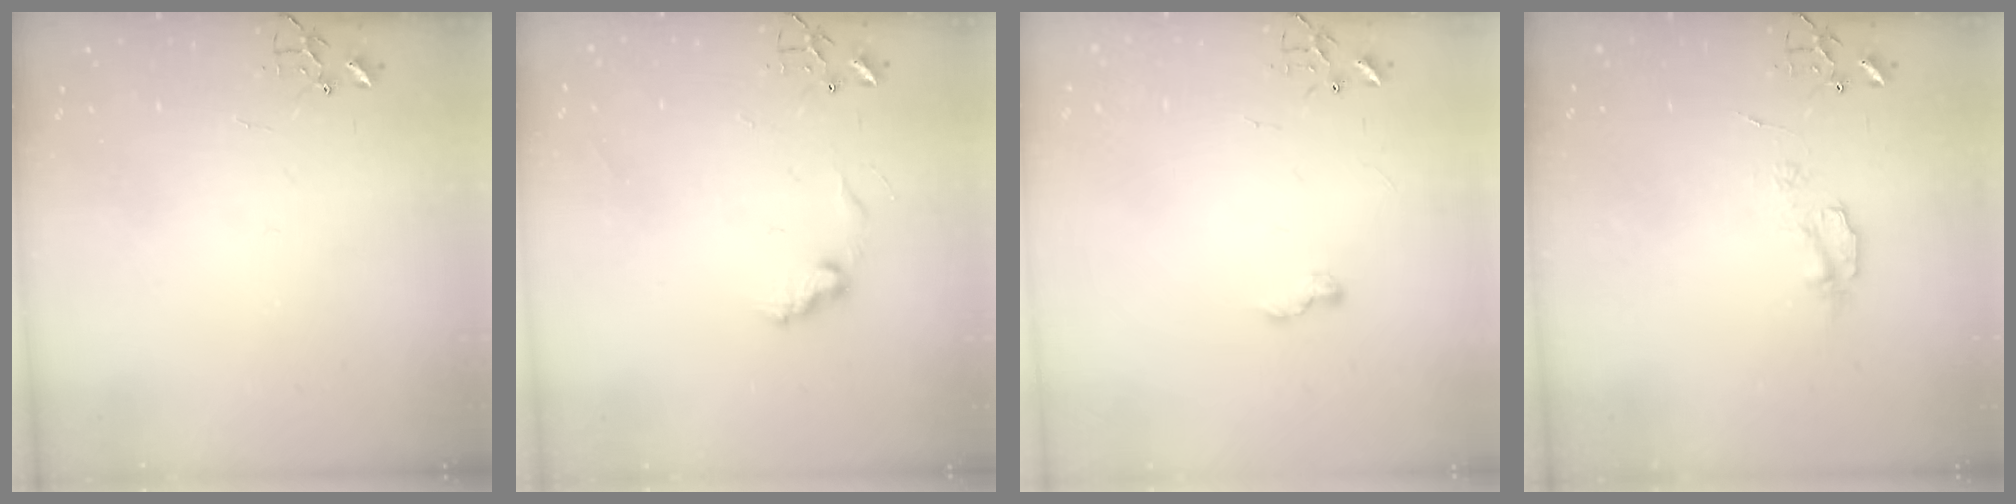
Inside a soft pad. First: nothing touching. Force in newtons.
{"total": 7.9, "press": 7.9, "slide": 0.5}
{"total": 5.7, "press": 5.6, "slide": 0.7}
{"total": 5.1, "press": 5.0, "slide": 0.7}